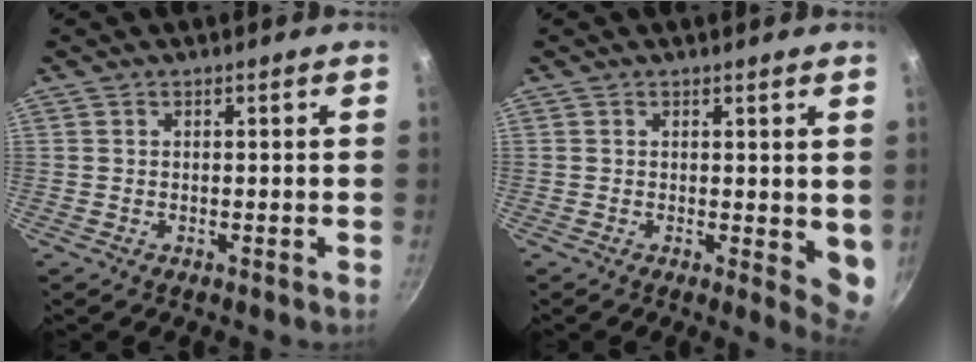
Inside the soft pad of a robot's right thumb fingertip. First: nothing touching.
{"total": 4.7, "force": [0.9, 2.0, 4.2], "torque": [-0.047, -0.010, 0.012]}